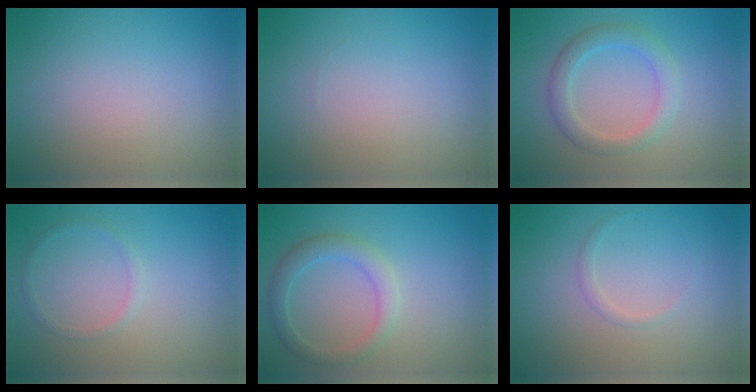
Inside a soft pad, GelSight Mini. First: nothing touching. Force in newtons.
{"total": 0.0}
{"total": 3.2, "press": 3.2, "slide": 0.1}
{"total": 1.0, "press": 0.9, "slide": 0.2}
{"total": 2.9, "press": 2.9, "slide": 0.1}
{"total": 1.0, "press": 1.0, "slide": 0.1}